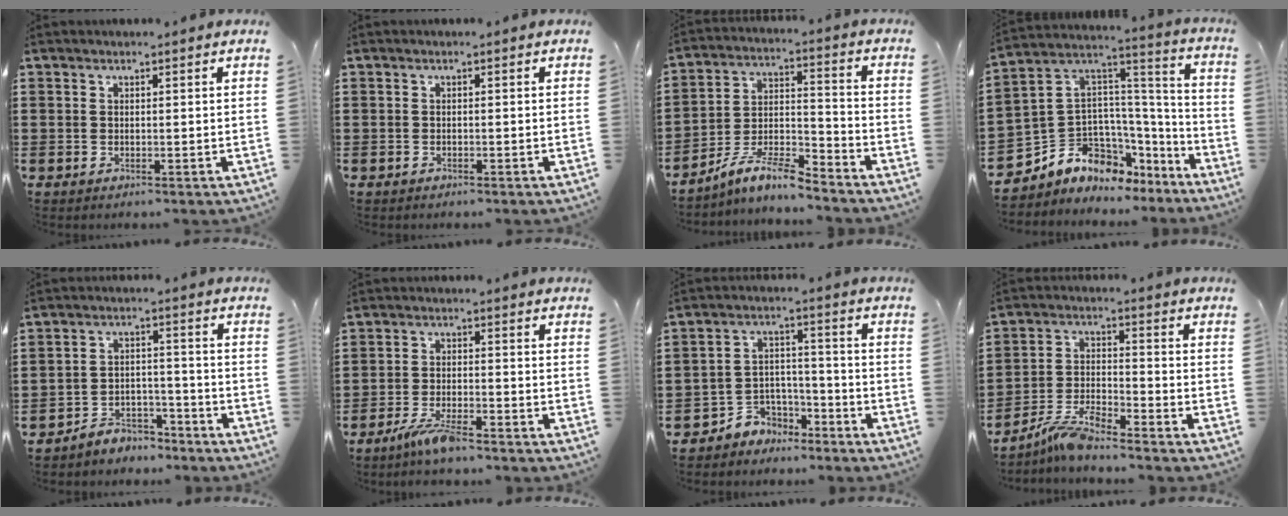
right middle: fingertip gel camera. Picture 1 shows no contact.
{"total": 0.6, "force": [-0.6, 0.2, 0.1], "torque": [-0.002, 0.001, -0.013]}
{"total": 8.6, "force": [-7.6, 1.2, 4.0], "torque": [-0.080, 0.012, -0.148]}
{"total": 6.4, "force": [-3.4, 5.4, 0.6], "torque": [-0.051, -0.026, -0.064]}
{"total": 4.6, "force": [-4.4, 1.2, -0.1], "torque": [-0.003, 0.009, -0.093]}
{"total": 4.9, "force": [-4.0, 0.2, 2.9], "torque": [-0.072, -0.012, -0.078]}
{"total": 4.8, "force": [-4.2, 2.4, -0.2], "torque": [-0.007, 0.009, -0.088]}
{"total": 6.3, "force": [-5.5, 0.4, 2.9], "torque": [-0.072, -0.007, -0.110]}